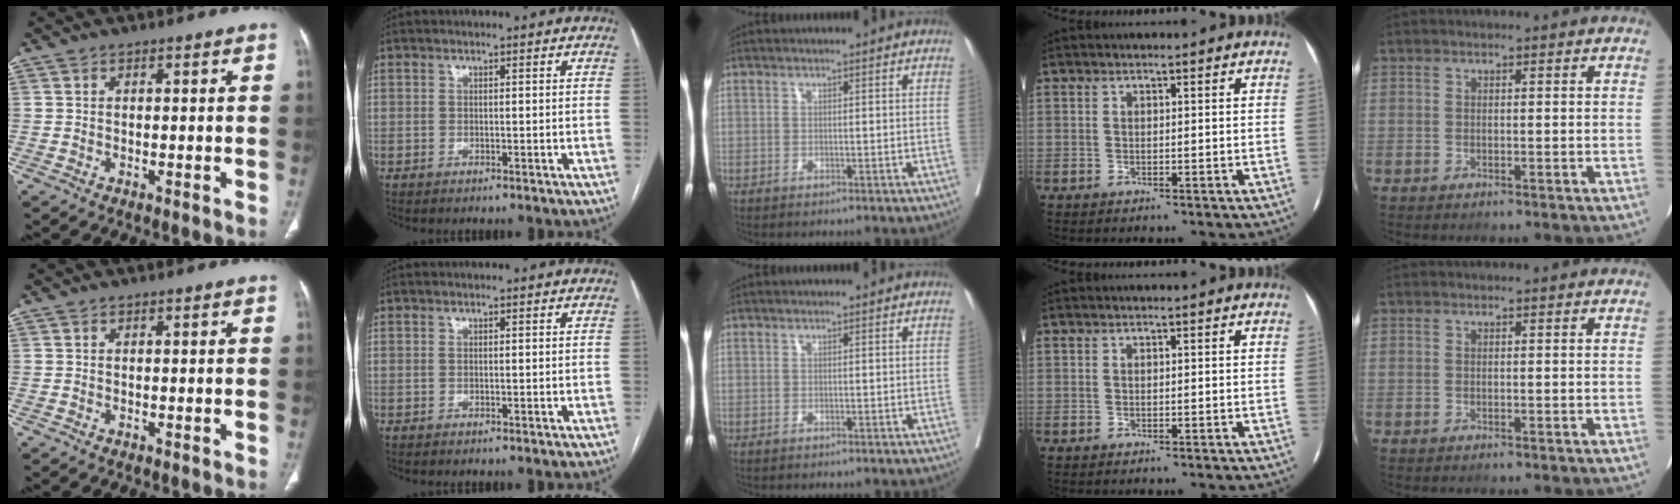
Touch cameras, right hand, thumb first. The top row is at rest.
{}